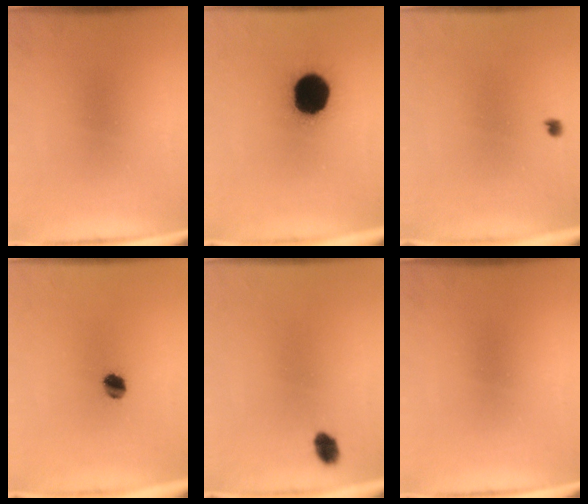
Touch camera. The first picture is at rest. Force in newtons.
{"total": 18.5}
{"total": 1.0}
{"total": 3.9}
{"total": 2.9}
{"total": 0.0}